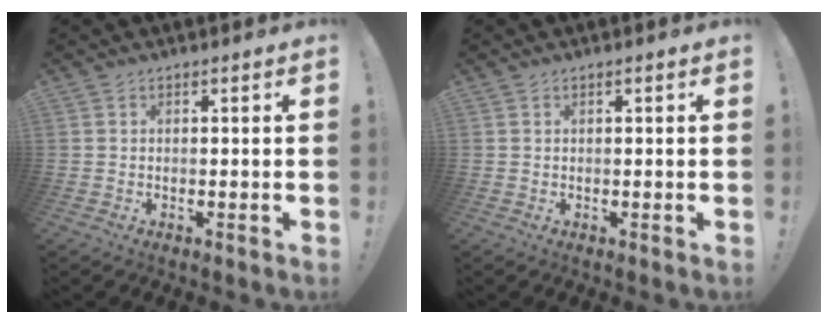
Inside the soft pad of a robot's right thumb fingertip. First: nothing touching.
{"total": 0.6, "force": [0.2, 0.0, 0.6], "torque": [-0.010, 0.000, 0.002]}